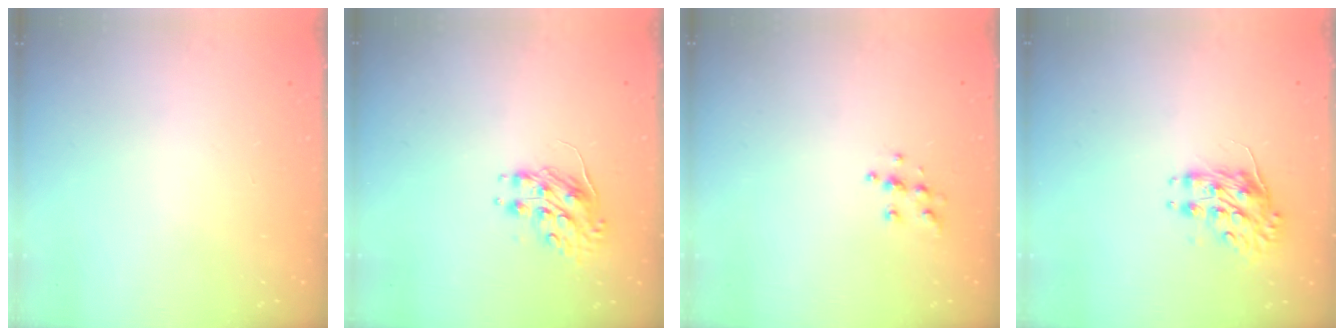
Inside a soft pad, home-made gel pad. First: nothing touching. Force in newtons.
{"total": 8.5, "press": 8.4, "slide": 0.6}
{"total": 5.9, "press": 5.9, "slide": 0.2}
{"total": 8.4, "press": 8.4, "slide": 0.3}